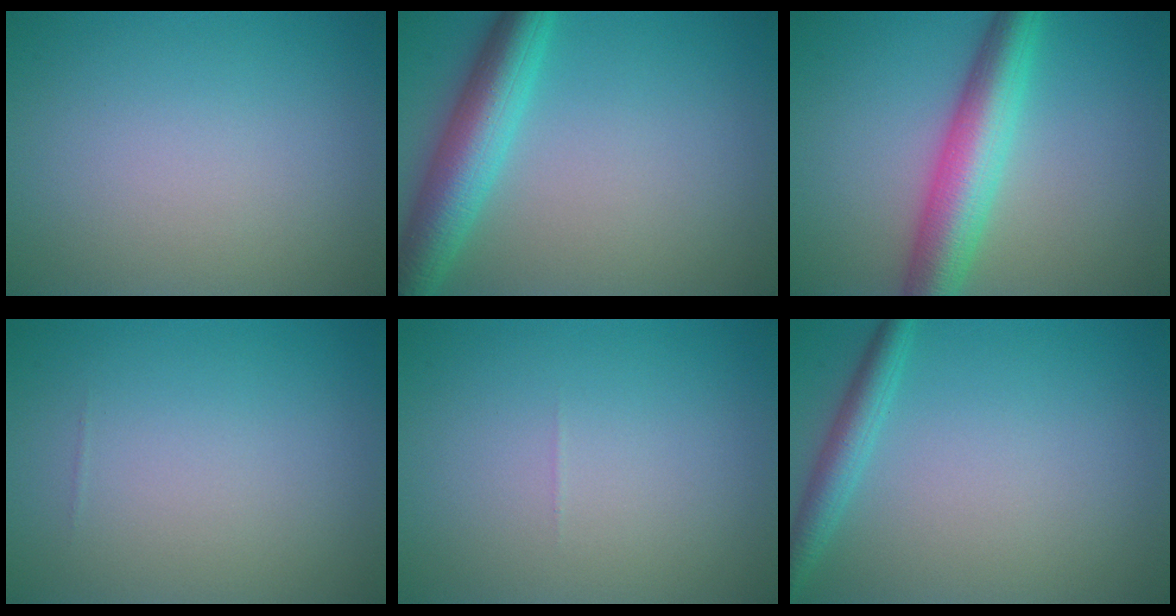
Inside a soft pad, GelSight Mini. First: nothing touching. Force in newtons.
{"total": 6.2, "press": 6.2, "slide": 0.2}
{"total": 6.6, "press": 6.6, "slide": 0.1}
{"total": 0.0}
{"total": 0.0}
{"total": 2.5, "press": 2.5, "slide": 0.1}